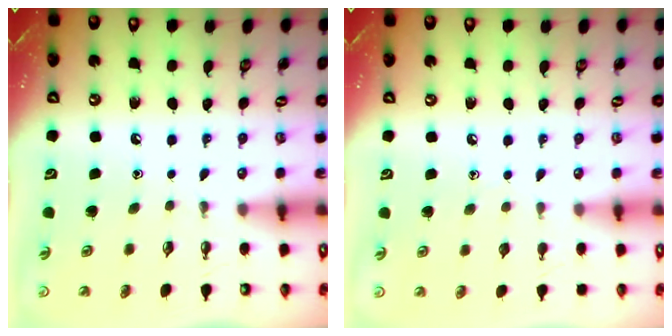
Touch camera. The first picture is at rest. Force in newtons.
{"total": 3.8, "press": 3.7, "slide": 0.4}